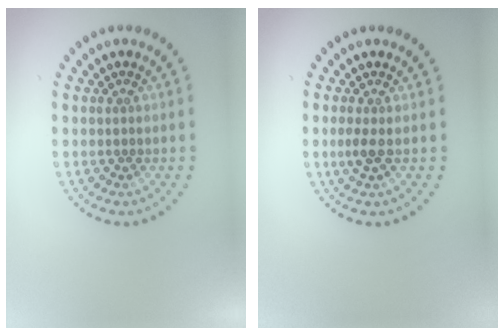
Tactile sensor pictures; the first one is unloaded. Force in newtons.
{"total": 1.1, "press": 1.0, "slide": 0.4}